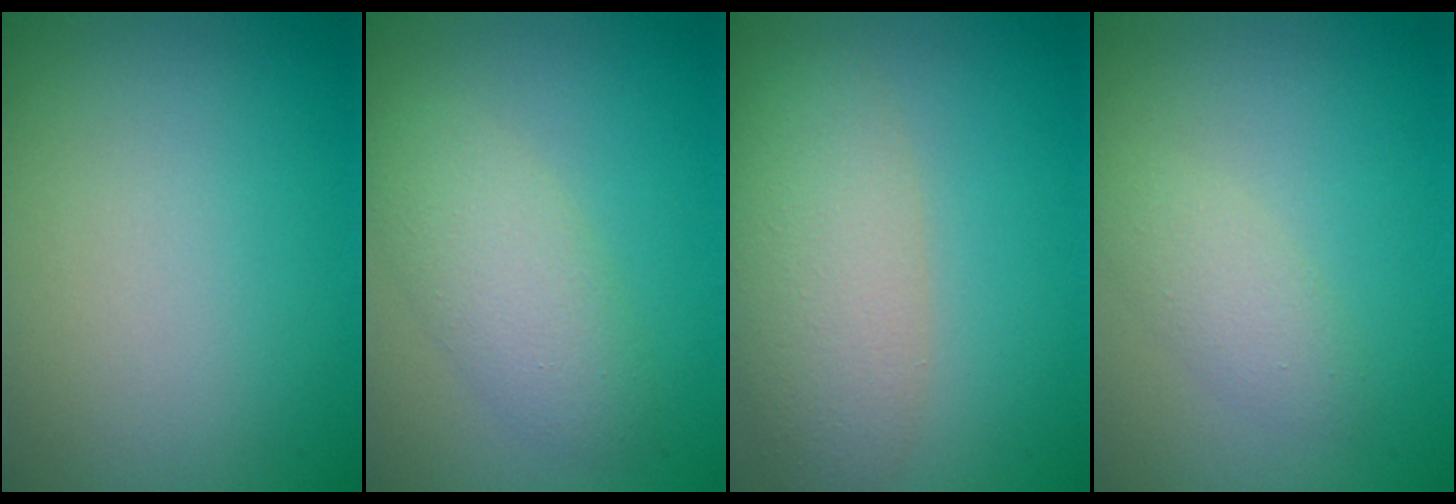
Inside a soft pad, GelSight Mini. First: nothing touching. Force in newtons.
{"total": 3.8, "press": 3.8, "slide": 0.1}
{"total": 5.0, "press": 5.0, "slide": 0.3}
{"total": 2.0, "press": 2.0, "slide": 0.2}